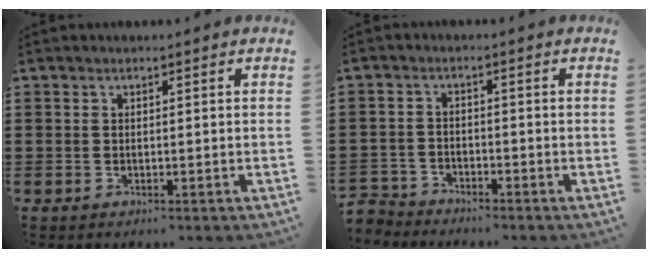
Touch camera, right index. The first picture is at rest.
{"total": 2.8, "force": [-2.7, 0.6, -0.3], "torque": [-0.010, -0.003, -0.063]}